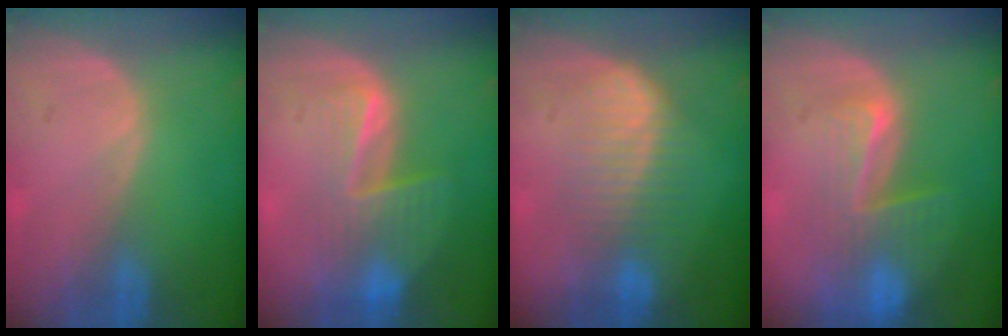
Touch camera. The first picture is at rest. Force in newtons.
{"total": 7.6, "press": 6.7, "slide": 3.4}
{"total": 6.9, "press": 6.6, "slide": 1.8}
{"total": 8.4, "press": 7.2, "slide": 4.3}